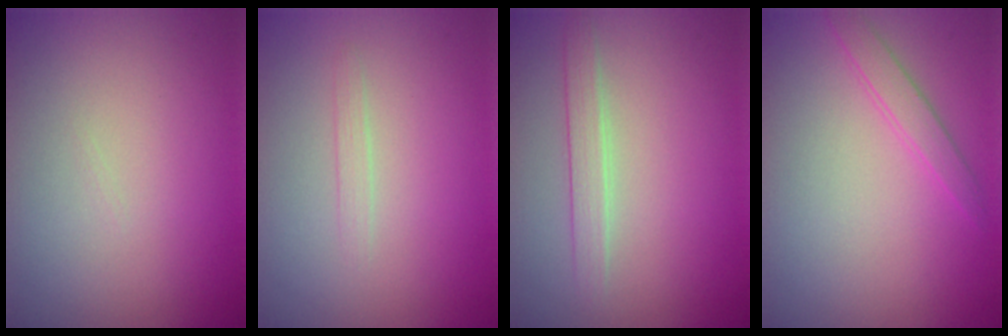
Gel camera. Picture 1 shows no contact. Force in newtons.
{"total": 0.8, "press": 0.8, "slide": 0.0}
{"total": 1.8, "press": 1.8, "slide": 0.2}
{"total": 1.6, "press": 1.6, "slide": 0.0}